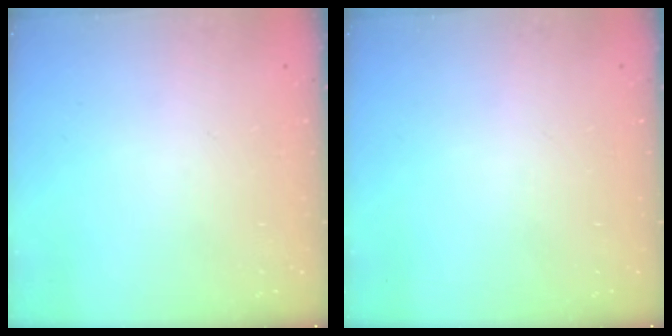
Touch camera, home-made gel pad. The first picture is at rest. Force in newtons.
{"total": 0.0}